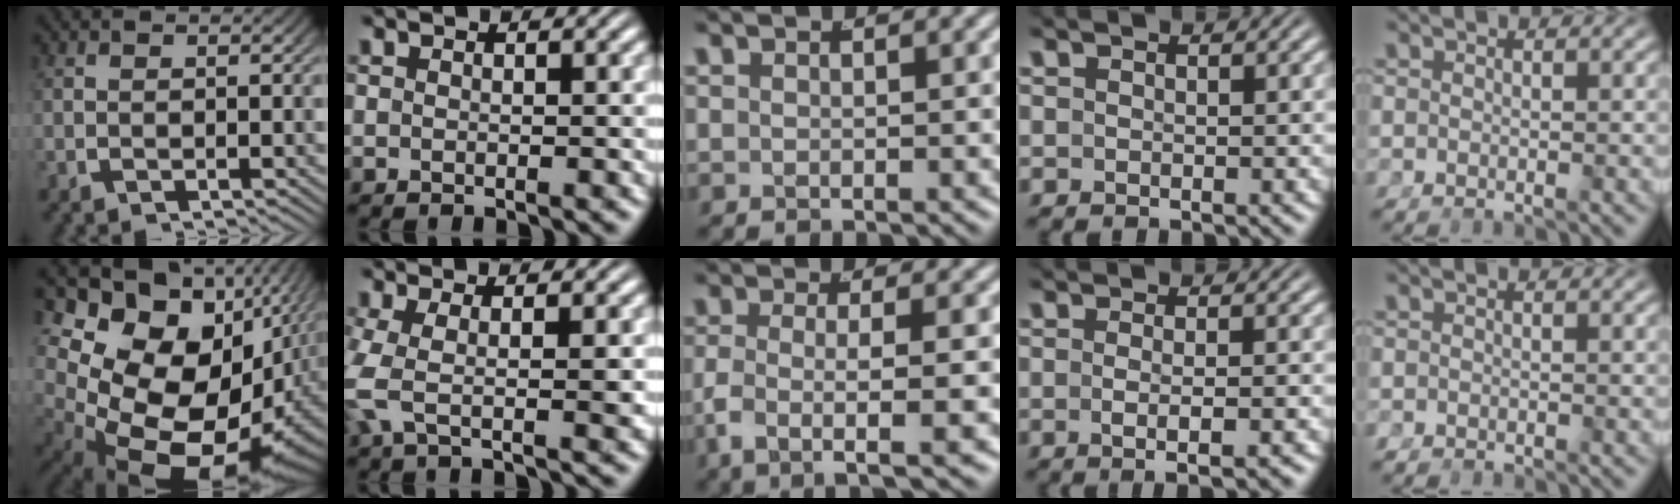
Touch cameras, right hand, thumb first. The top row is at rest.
{"thumb": {"total": 23.3, "force": [-1.8, 16.2, 16.7], "torque": [-0.292, -0.052, -0.011]}, "index": {"total": 3.7, "force": [0.2, 1.6, 3.3], "torque": [-0.088, -0.012, 0.005]}, "middle": {"total": 5.6, "force": [-1.9, 1.7, 5.0], "torque": [-0.096, -0.022, -0.019]}, "ring": {"total": 2.8, "force": [-1.4, -0.3, 2.4], "torque": [-0.043, -0.013, -0.014]}, "little": {"total": 0.6, "force": [-0.6, 0.0, 0.1], "torque": [-0.004, -0.007, -0.008]}}